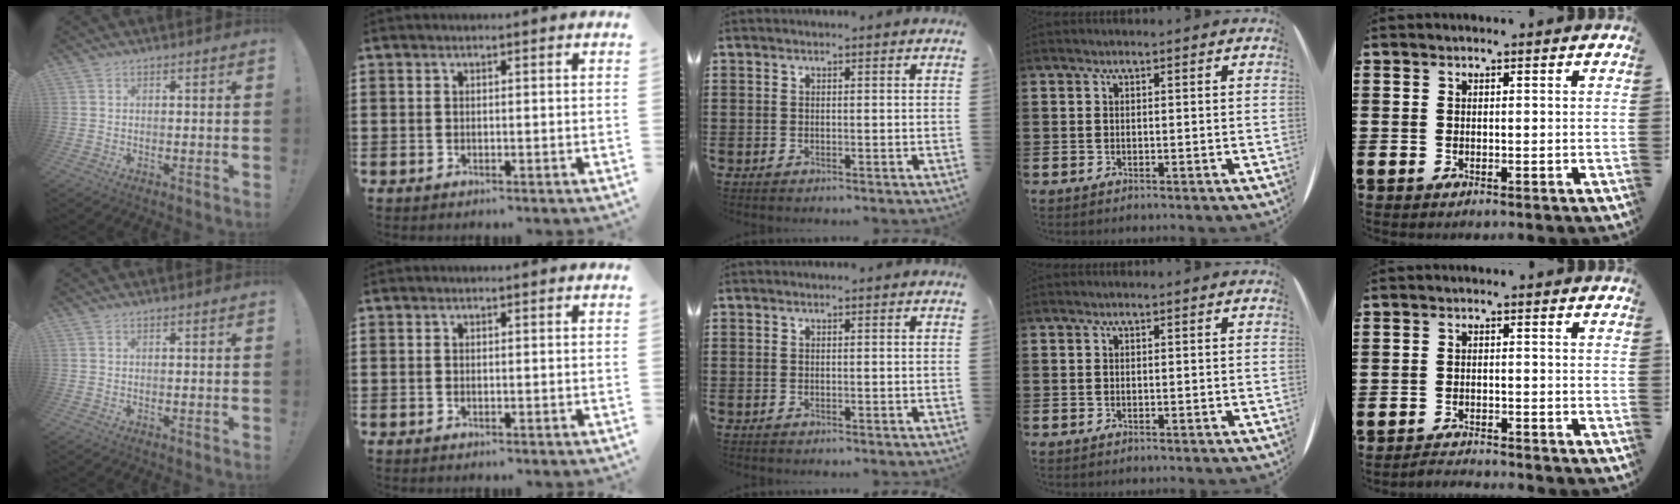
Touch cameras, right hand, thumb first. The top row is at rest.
{"little": {"total": 1.7, "force": [-1.6, -0.1, -0.1], "torque": [-0.003, 0.005, -0.035]}}